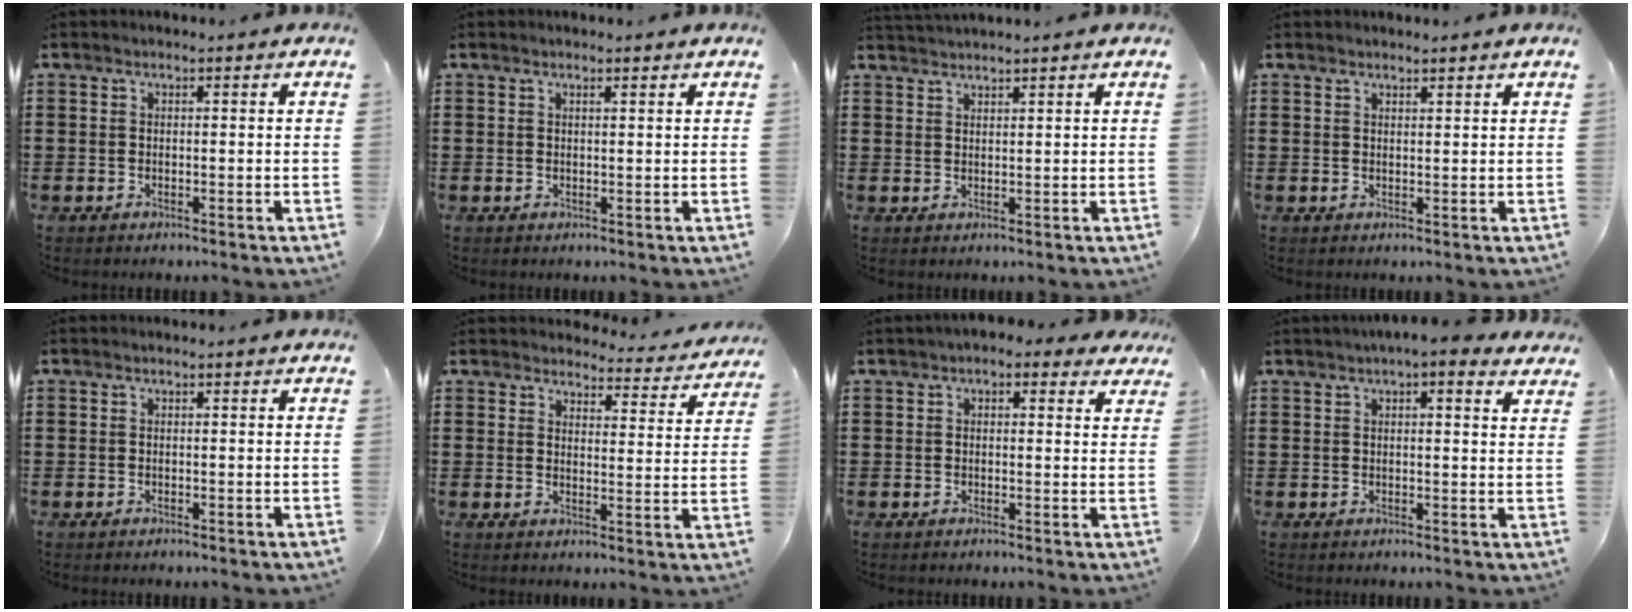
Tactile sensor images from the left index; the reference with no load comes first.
{"total": 0.8, "force": [0.7, 0.0, 0.5], "torque": [-0.011, -0.001, 0.013]}
{"total": 1.6, "force": [1.6, -0.2, 0.0], "torque": [-0.004, 0.002, 0.031]}
{"total": 1.3, "force": [1.2, 0.1, 0.3], "torque": [-0.008, 0.000, 0.024]}
{"total": 0.0}
{"total": 4.1, "force": [4.0, 0.5, 0.5], "torque": [-0.021, -0.027, 0.068]}
{"total": 2.4, "force": [1.5, 1.6, 0.9], "torque": [-0.018, 0.004, 0.024]}
{"total": 3.7, "force": [2.9, 0.4, 2.2], "torque": [-0.042, -0.002, 0.050]}